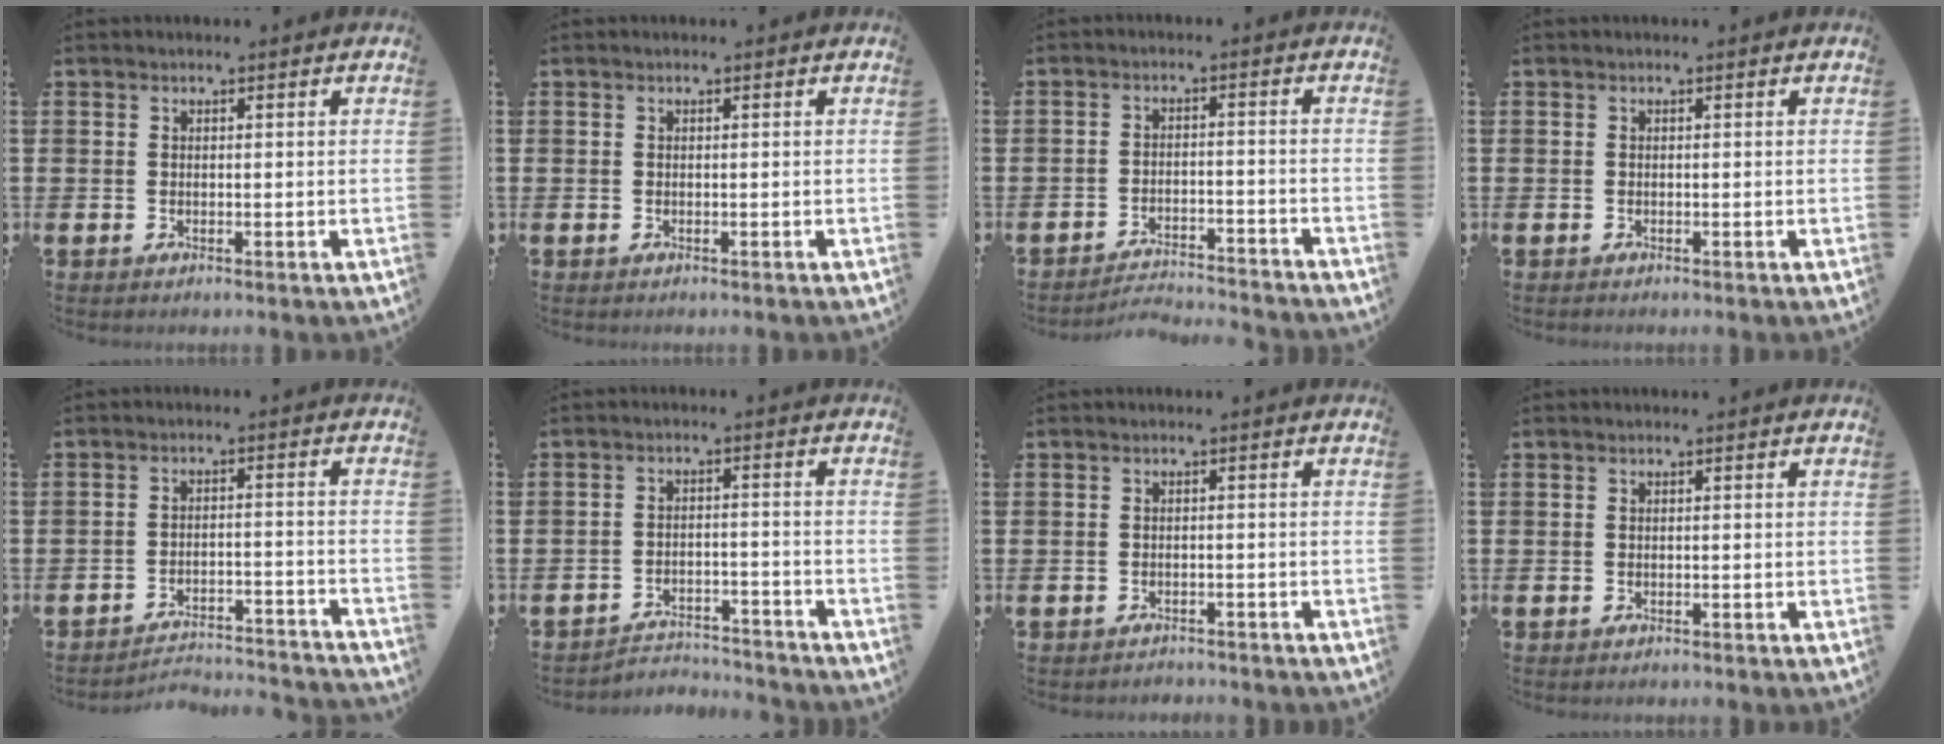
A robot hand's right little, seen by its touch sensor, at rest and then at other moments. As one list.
[{"total": 0.0}, {"total": 2.9, "force": [-2.9, 0.0, 0.0], "torque": [-0.006, 0.002, -0.063]}, {"total": 0.0}, {"total": 3.0, "force": [-3.0, 0.2, 0.1], "torque": [-0.008, 0.005, -0.066]}, {"total": 3.5, "force": [-3.5, 0.3, 0.0], "torque": [-0.007, 0.003, -0.076]}, {"total": 1.1, "force": [-1.1, 0.0, -0.2], "torque": [-0.001, 0.003, -0.025]}, {"total": 0.0}]